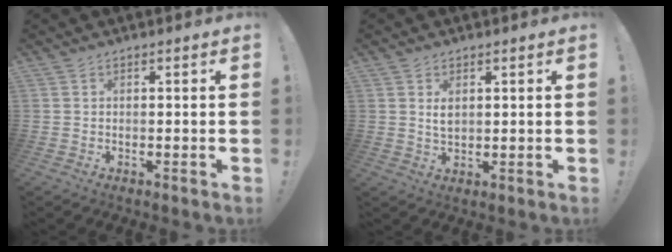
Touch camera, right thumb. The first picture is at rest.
{"total": 2.9, "force": [1.0, 1.7, 2.1], "torque": [-0.024, -0.006, 0.014]}